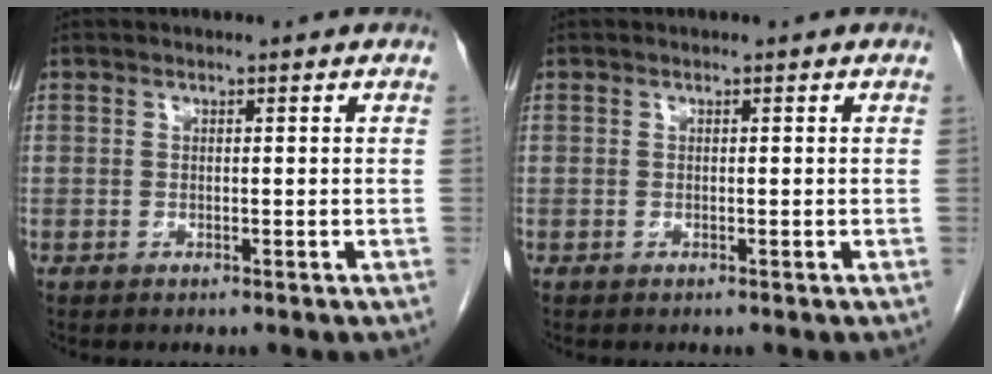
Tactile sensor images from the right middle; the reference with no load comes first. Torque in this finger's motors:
{"motor_torque": [0.28, -0.11, 0.05, 0.01]}